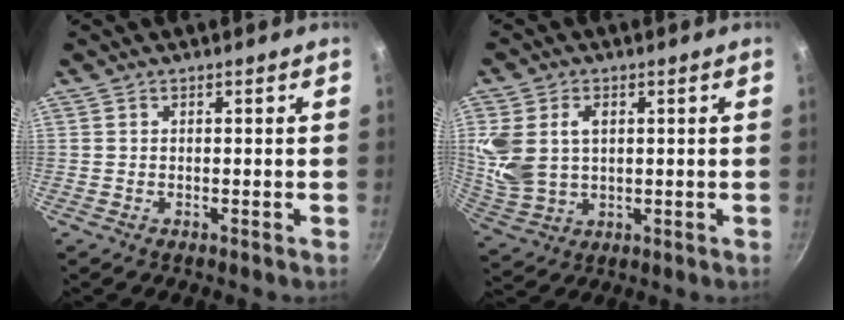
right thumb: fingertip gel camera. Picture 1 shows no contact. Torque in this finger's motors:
{"motor_torque": [1.28, 1.71, 0.68, -0.14, 0.41]}